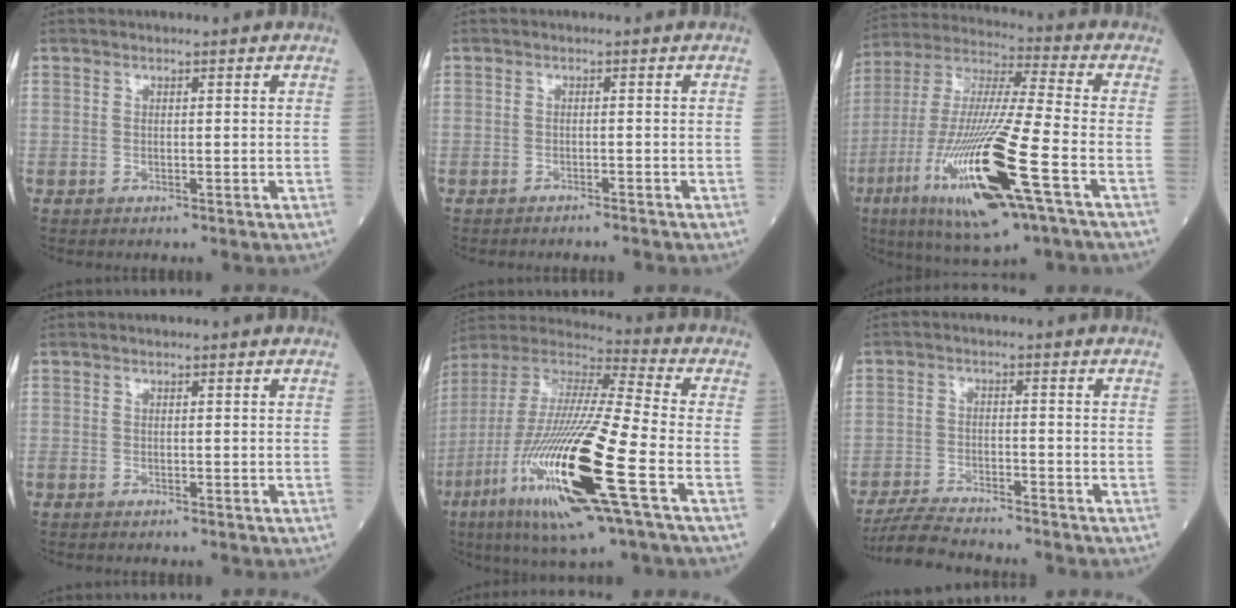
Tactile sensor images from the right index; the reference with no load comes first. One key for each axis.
{"total": 2.1, "fx": -2.1, "fy": 0.0, "fz": 0.4, "tx": -0.006, "ty": -0.002, "tz": -0.026}
{"total": 22.3, "fx": -8.5, "fy": 1.8, "fz": 20.6, "tx": -0.435, "ty": -0.041, "tz": -0.157}
{"total": 0.7, "fx": -0.7, "fy": 0.1, "fz": 0.3, "tx": -0.004, "ty": -0.001, "tz": -0.011}
{"total": 25.3, "fx": -8.8, "fy": 2.2, "fz": 23.6, "tx": -0.502, "ty": -0.049, "tz": -0.167}
{"total": 8.1, "fx": -7.6, "fy": 0.4, "fz": 2.9, "tx": -0.048, "ty": -0.019, "tz": -0.131}